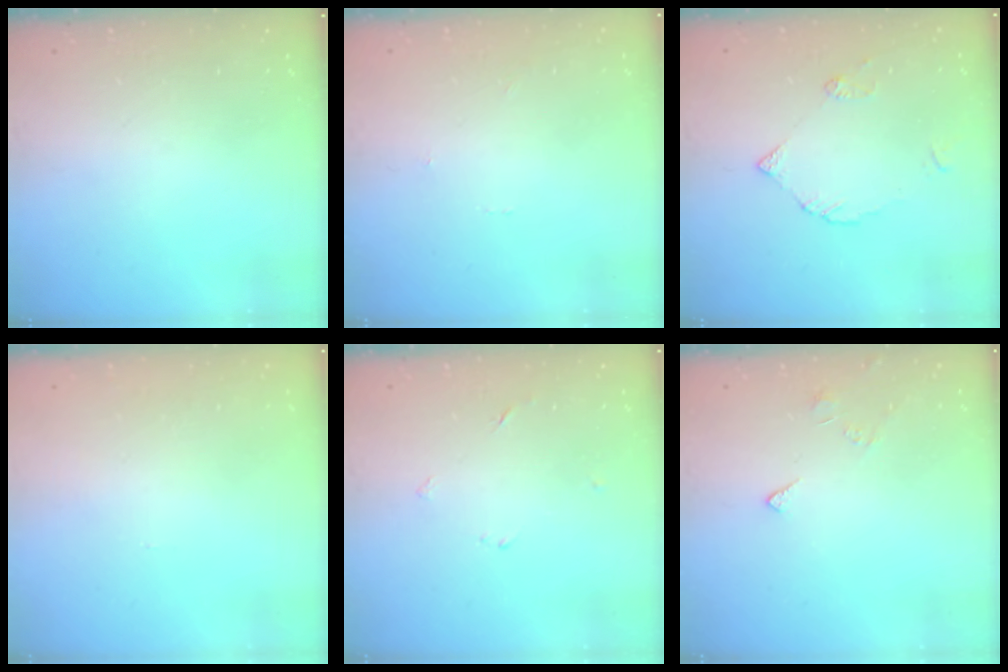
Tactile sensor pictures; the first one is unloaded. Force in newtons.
{"total": 0.0}
{"total": 4.1, "press": 4.0, "slide": 0.6}
{"total": 0.5, "press": 0.5, "slide": 0.2}
{"total": 2.7, "press": 2.7, "slide": 0.3}
{"total": 2.8, "press": 2.8, "slide": 0.5}